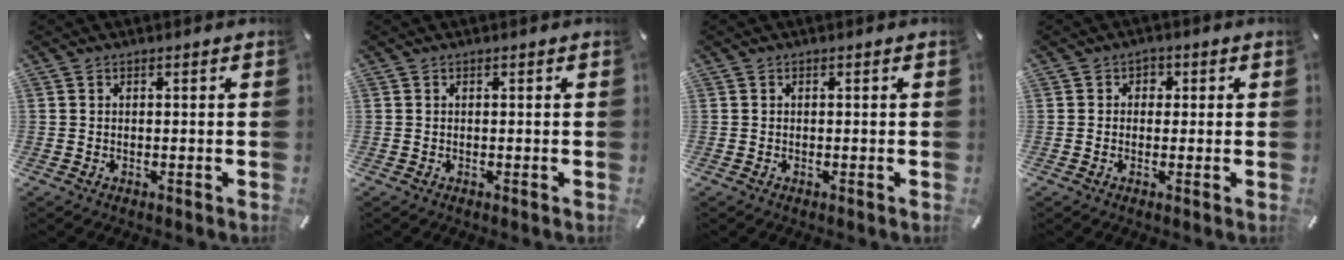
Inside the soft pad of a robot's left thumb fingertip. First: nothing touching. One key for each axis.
{"total": 0.0}
{"total": 0.0}
{"total": 2.1, "fx": -0.5, "fy": 1.9, "fz": 0.8, "tx": -0.008, "ty": 0.006, "tz": -0.014}